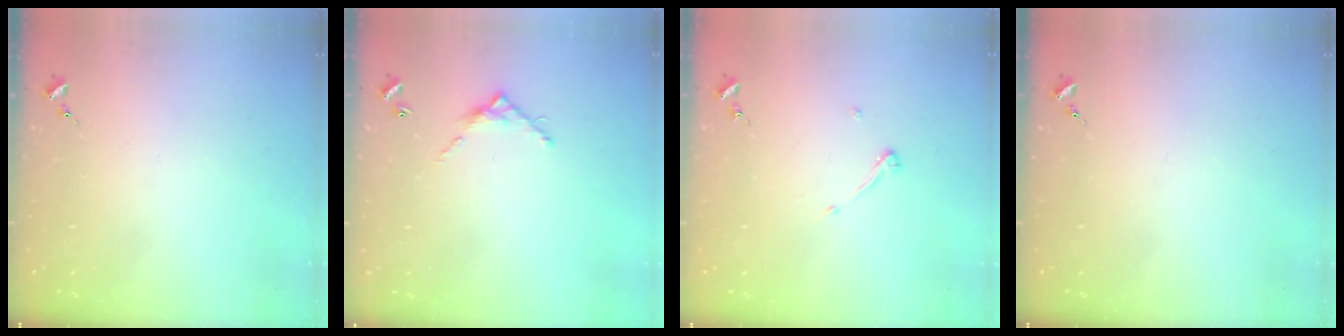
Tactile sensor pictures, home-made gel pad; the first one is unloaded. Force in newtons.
{"total": 7.0, "press": 7.0, "slide": 0.2}
{"total": 3.6, "press": 3.6, "slide": 0.4}
{"total": 0.0}